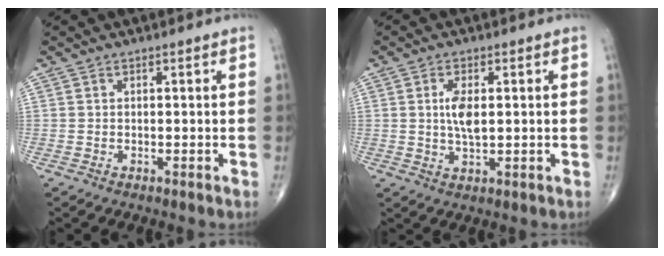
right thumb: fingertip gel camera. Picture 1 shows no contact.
{"total": 4.9, "force": [0.7, 2.0, 4.4], "torque": [-0.086, -0.008, 0.013]}